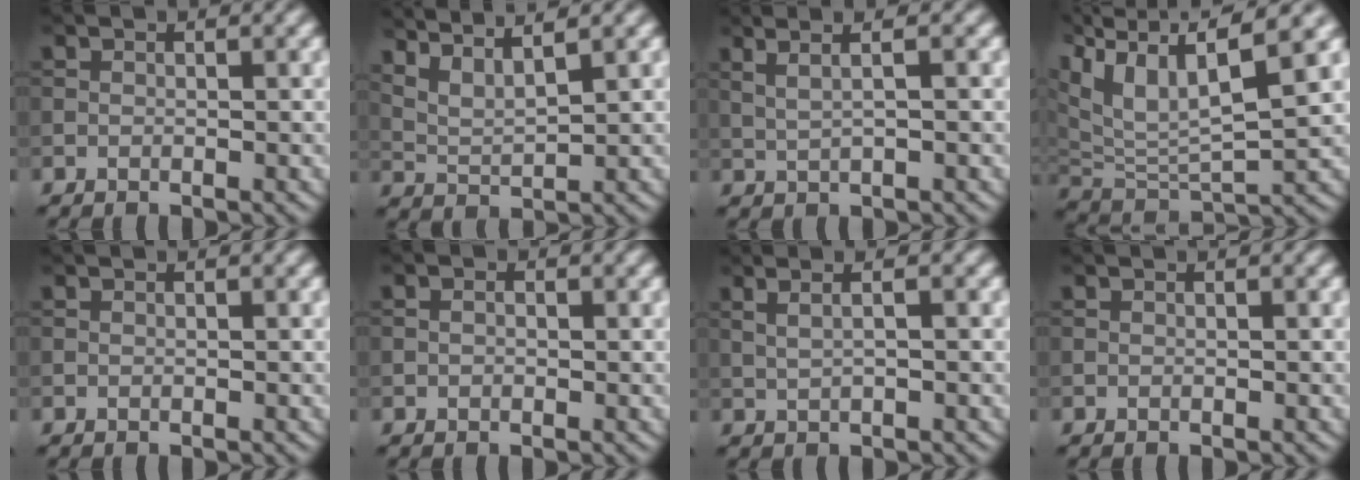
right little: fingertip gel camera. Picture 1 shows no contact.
{"total": 4.3, "force": [3.5, 0.9, 2.3], "torque": [-0.046, 0.007, 0.061]}
{"total": 4.1, "force": [2.1, 1.5, 3.2], "torque": [-0.053, 0.019, 0.021]}
{"total": 10.2, "force": [5.7, 3.3, 7.7], "torque": [-0.162, 0.019, 0.103]}
{"total": 0.0}
{"total": 1.3, "force": [0.3, 1.0, 0.7], "torque": [-0.009, -0.004, -0.007]}
{"total": 3.3, "force": [1.6, 1.4, 2.5], "torque": [-0.042, 0.020, 0.008]}
{"total": 0.0}